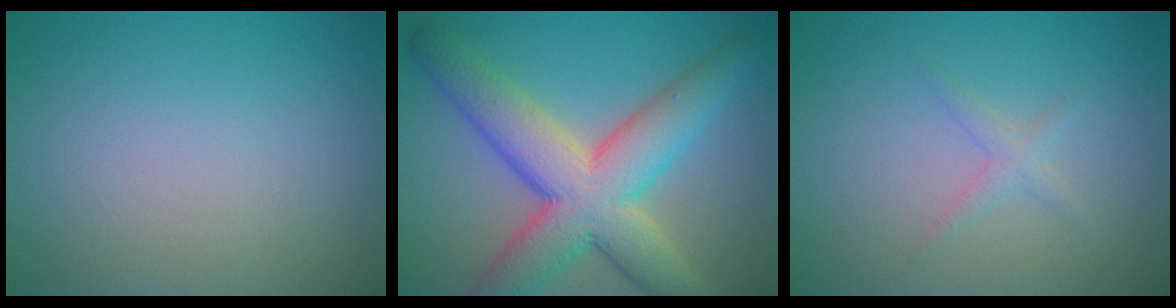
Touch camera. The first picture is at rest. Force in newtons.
{"total": 9.9, "press": 9.8, "slide": 0.5}
{"total": 1.3, "press": 1.3, "slide": 0.1}